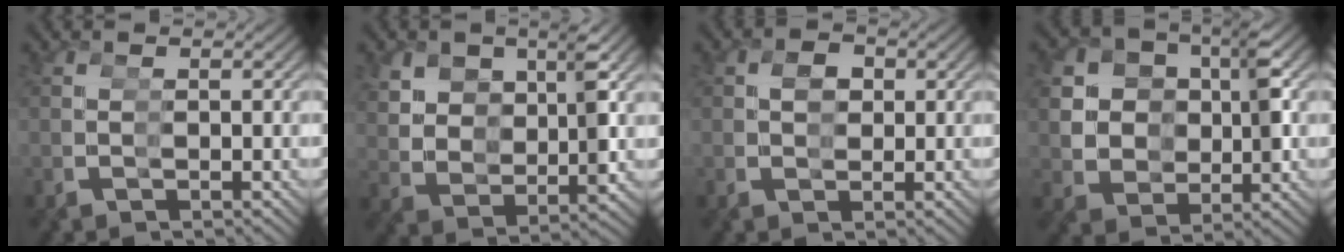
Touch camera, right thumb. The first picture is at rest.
{"total": 3.2, "force": [2.9, 1.2, 0.8], "torque": [-0.039, -0.002, 0.056]}
{"total": 1.1, "force": [0.6, 0.9, 0.2], "torque": [0.000, 0.002, 0.012]}
{"total": 5.4, "force": [1.4, 4.6, 2.4], "torque": [-0.063, -0.014, 0.038]}